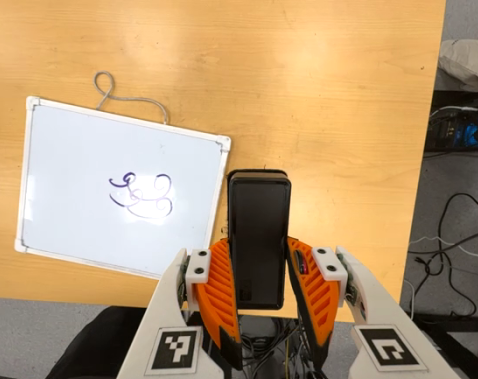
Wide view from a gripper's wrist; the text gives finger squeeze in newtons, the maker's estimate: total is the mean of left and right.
{"total": 4.5, "left": 3.2, "right": 5.8}